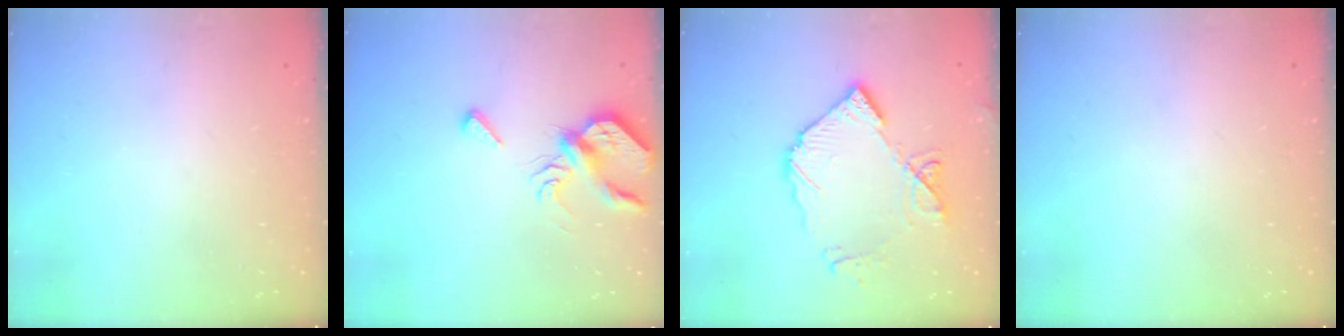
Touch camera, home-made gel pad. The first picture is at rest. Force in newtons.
{"total": 8.4, "press": 8.4, "slide": 0.9}
{"total": 13.9, "press": 13.8, "slide": 1.7}
{"total": 0.0}